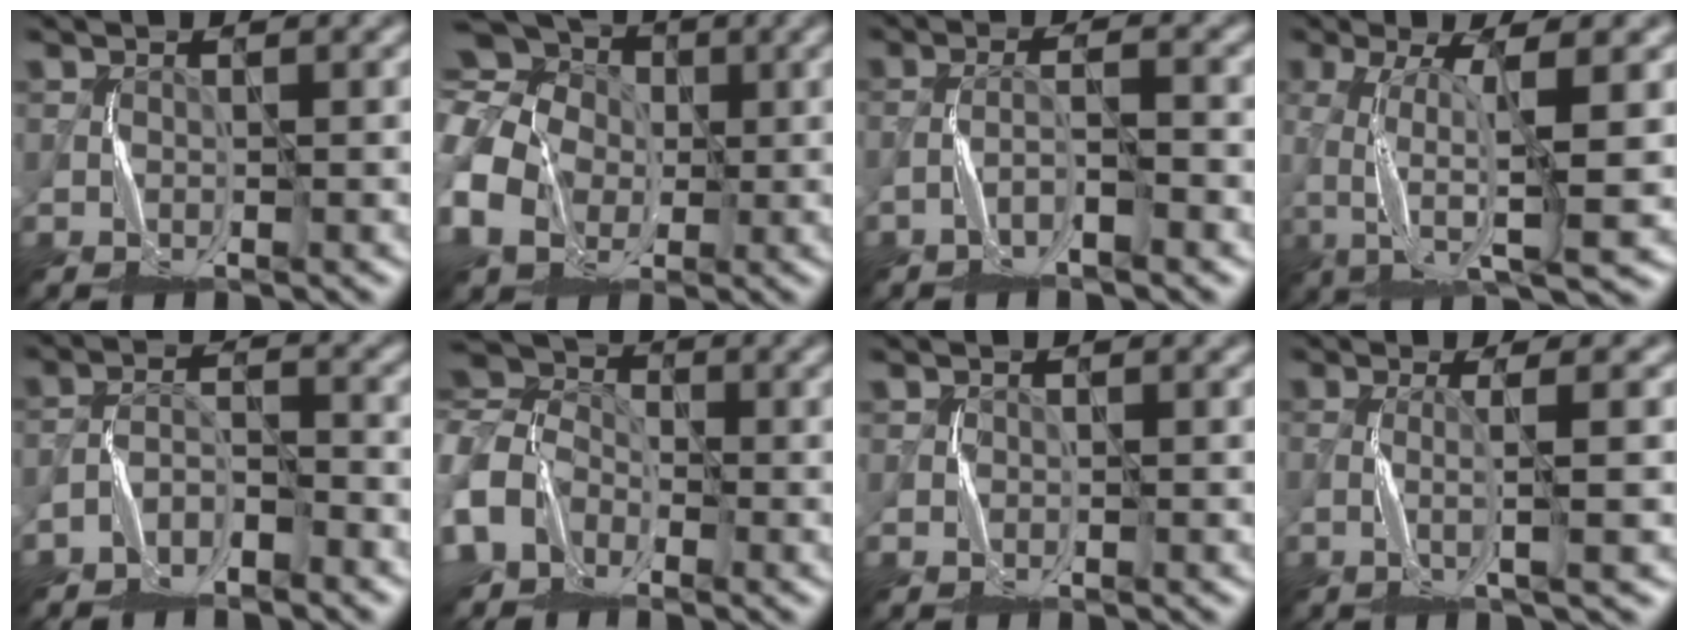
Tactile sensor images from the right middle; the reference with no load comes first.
{"total": 12.3, "force": [-0.7, 10.4, 6.6], "torque": [-0.176, 0.002, -0.035]}
{"total": 2.4, "force": [-1.8, 0.2, 1.5], "torque": [-0.026, 0.015, -0.038]}
{"total": 7.1, "force": [-0.6, 2.0, 6.8], "torque": [-0.131, 0.004, -0.011]}
{"total": 2.9, "force": [-2.6, 0.9, 0.7], "torque": [-0.012, 0.012, -0.053]}
{"total": 7.7, "force": [-3.6, 5.8, 3.5], "torque": [-0.081, 0.001, -0.077]}
{"total": 0.9, "force": [0.0, 0.8, 0.3], "torque": [-0.007, 0.001, 0.000]}
{"total": 2.9, "force": [-0.3, 0.4, 2.8], "torque": [-0.047, 0.003, -0.008]}